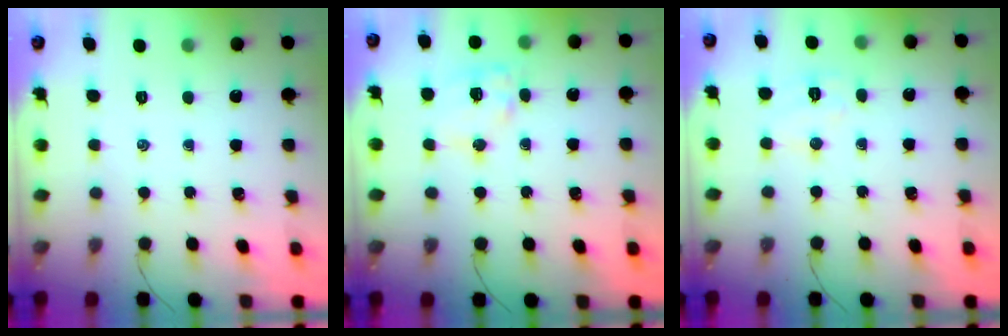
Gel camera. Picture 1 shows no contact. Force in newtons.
{"total": 10.1, "press": 10.0, "slide": 1.5}
{"total": 6.0, "press": 5.9, "slide": 1.0}